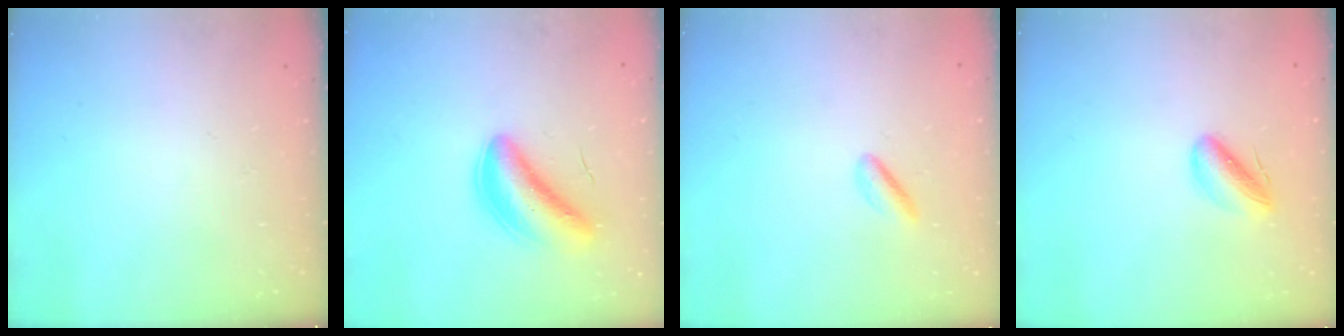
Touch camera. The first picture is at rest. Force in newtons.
{"total": 5.9, "press": 5.7, "slide": 1.5}
{"total": 1.8, "press": 1.5, "slide": 0.9}
{"total": 6.6, "press": 6.4, "slide": 1.7}